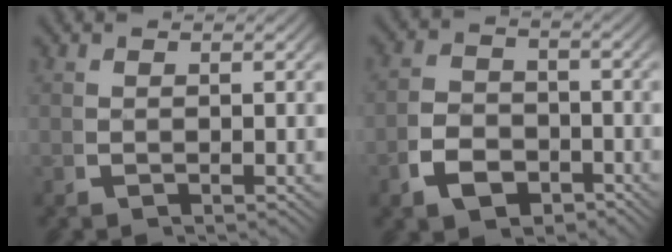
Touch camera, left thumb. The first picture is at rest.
{"total": 4.6, "force": [-2.1, 3.3, 2.3], "torque": [-0.038, -0.018, -0.032]}